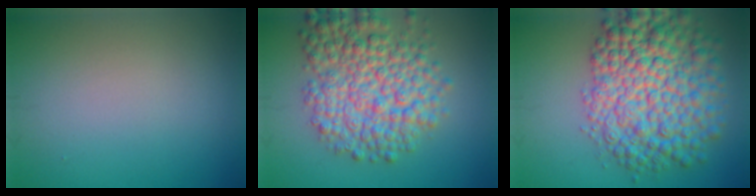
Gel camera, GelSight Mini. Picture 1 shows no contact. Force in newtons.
{"total": 8.4, "press": 8.4, "slide": 0.3}
{"total": 11.1, "press": 11.1, "slide": 0.3}